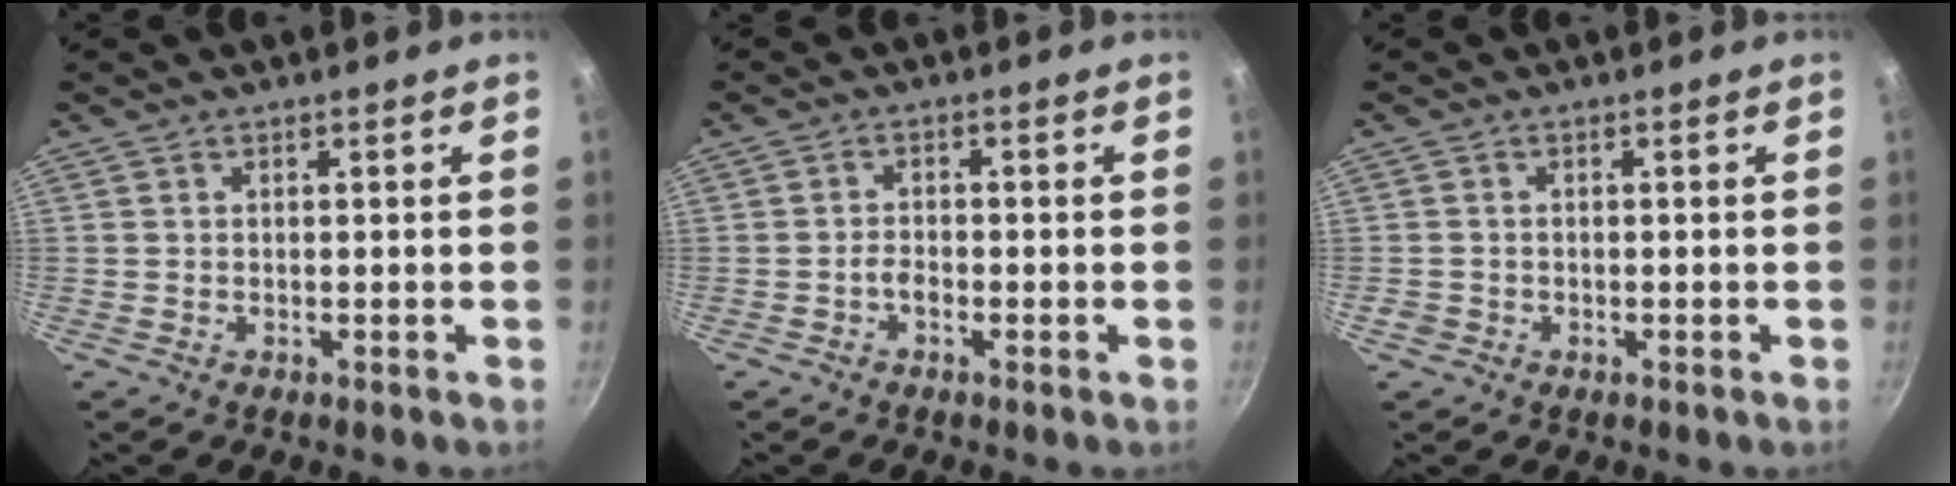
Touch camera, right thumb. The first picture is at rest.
{"total": 1.8, "force": [-1.0, 0.8, 1.2], "torque": [-0.024, 0.009, -0.024]}
{"total": 1.6, "force": [-0.7, 1.3, 0.5], "torque": [-0.008, 0.002, -0.011]}